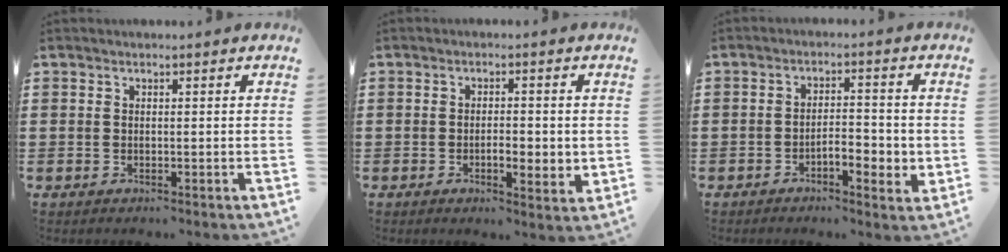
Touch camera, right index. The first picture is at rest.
{"total": 3.8, "force": [-0.7, 1.5, 3.4], "torque": [-0.055, 0.002, -0.016]}
{"total": 4.3, "force": [-1.7, 1.7, 3.5], "torque": [-0.052, 0.004, -0.034]}